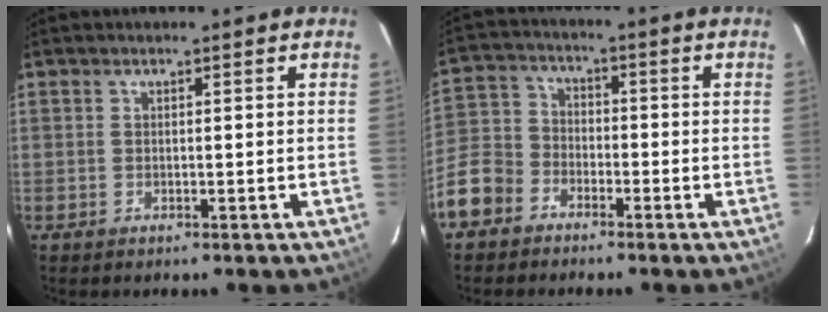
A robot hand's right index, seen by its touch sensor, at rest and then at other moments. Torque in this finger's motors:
{"motor_torque": [0.40, -0.63, -0.17, -0.21]}